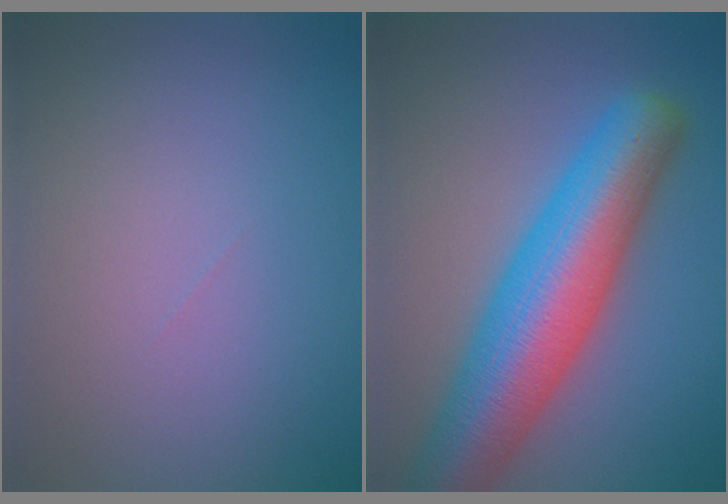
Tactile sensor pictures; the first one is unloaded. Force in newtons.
{"total": 10.2, "press": 10.2, "slide": 0.4}